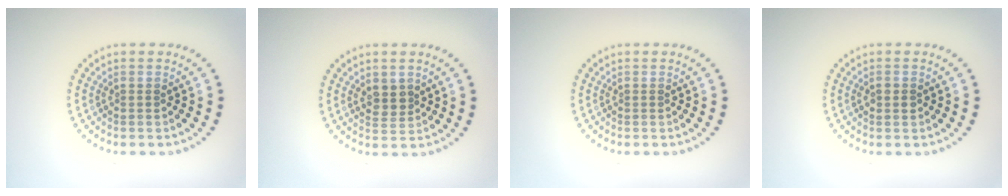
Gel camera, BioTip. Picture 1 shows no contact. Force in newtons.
{"total": 2.0, "press": 1.8, "slide": 0.8}
{"total": 0.0}
{"total": 1.4, "press": 1.4, "slide": 0.1}